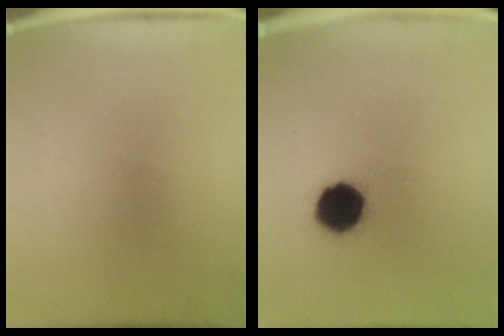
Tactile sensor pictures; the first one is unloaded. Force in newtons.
{"total": 10.3}